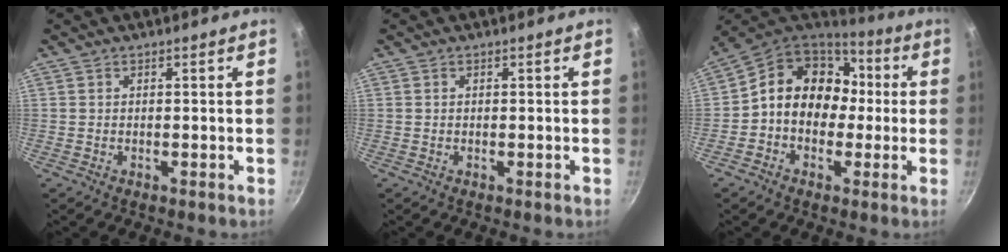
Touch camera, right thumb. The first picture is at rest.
{"total": 0.0}
{"total": 15.2, "force": [-0.4, 12.0, 9.4], "torque": [-0.110, 0.044, -0.019]}